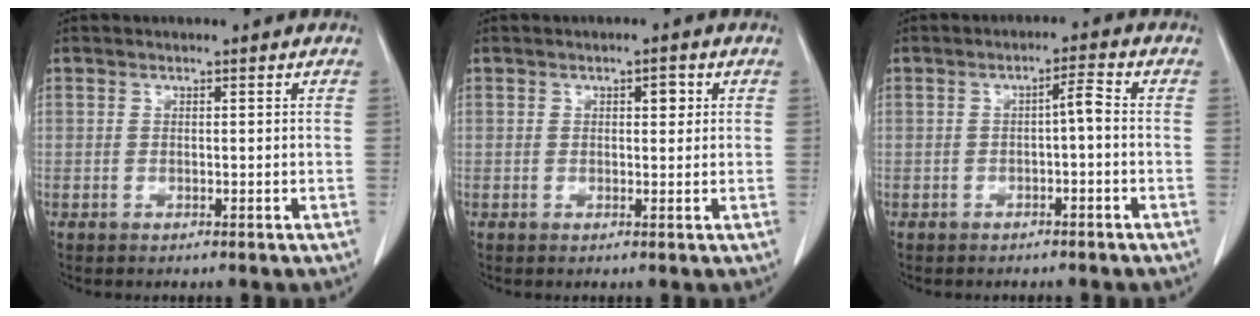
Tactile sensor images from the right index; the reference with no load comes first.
{"total": 2.0, "force": [0.7, 1.0, 1.6], "torque": [-0.019, 0.002, 0.010]}
{"total": 2.6, "force": [-0.5, 0.3, 2.5], "torque": [-0.037, 0.007, -0.009]}